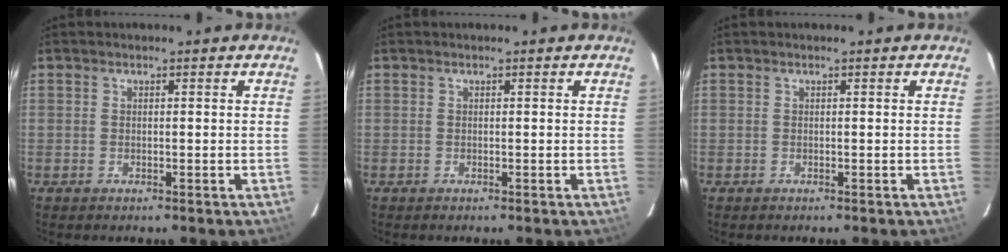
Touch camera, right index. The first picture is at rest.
{"total": 0.0}
{"total": 0.0}